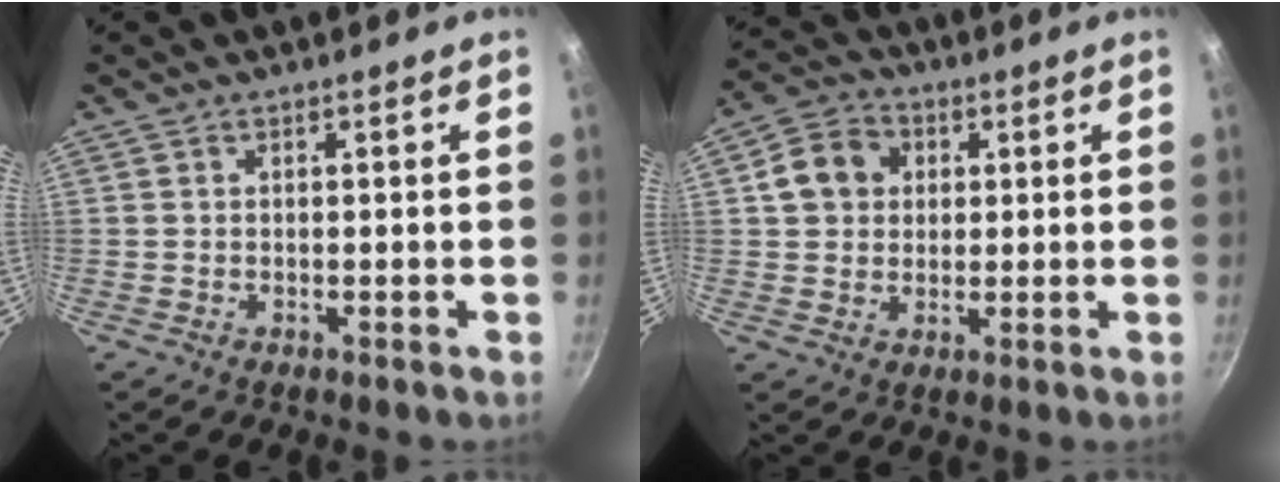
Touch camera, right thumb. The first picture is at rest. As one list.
[{"total": 8.6, "force": [1.9, 7.2, 4.2], "torque": [-0.056, 0.006, 0.025]}]